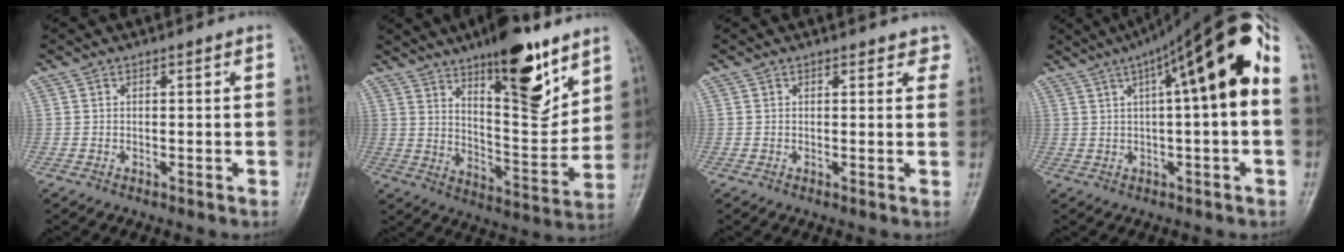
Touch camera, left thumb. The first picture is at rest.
{"total": 18.1, "force": [11.1, 5.8, 13.0], "torque": [-0.157, -0.073, 0.182]}
{"total": 3.0, "force": [2.5, 1.3, 0.9], "torque": [0.020, -0.008, 0.015]}
{"total": 18.7, "force": [4.4, 4.1, 17.7], "torque": [-0.279, 0.043, 0.058]}